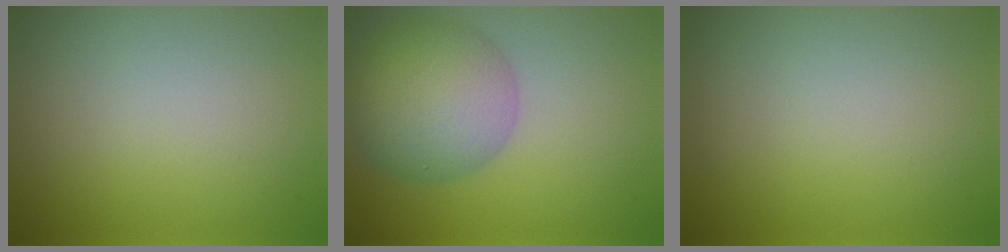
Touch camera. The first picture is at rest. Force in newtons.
{"total": 8.1, "press": 8.1, "slide": 0.3}
{"total": 0.0}